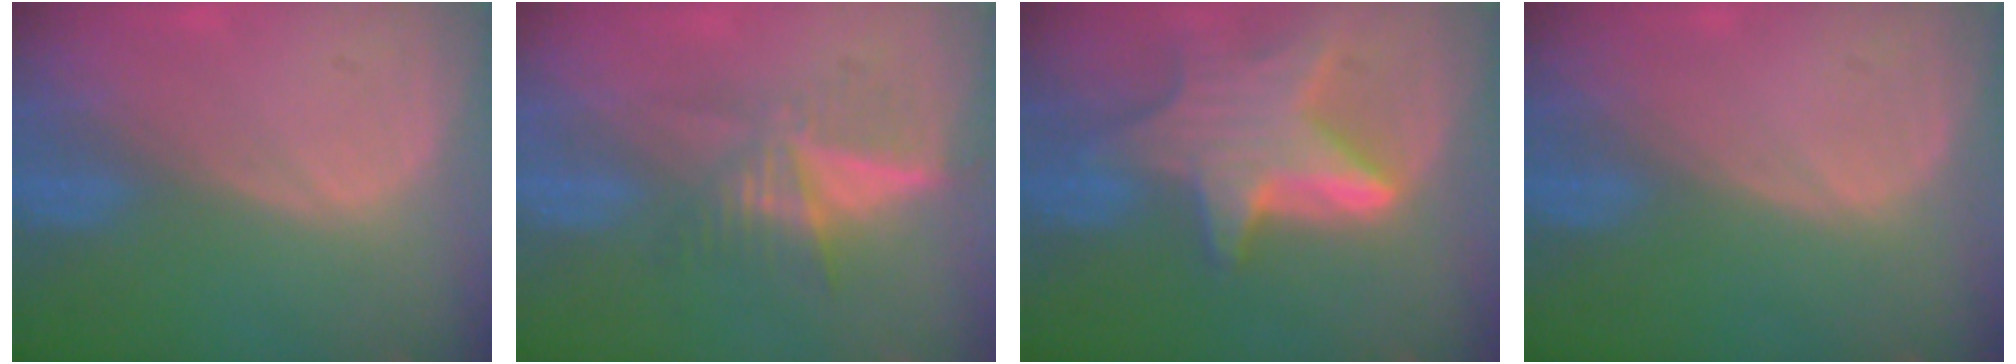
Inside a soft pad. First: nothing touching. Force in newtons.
{"total": 6.4, "press": 5.5, "slide": 3.3}
{"total": 9.0, "press": 9.0, "slide": 0.6}
{"total": 0.0}